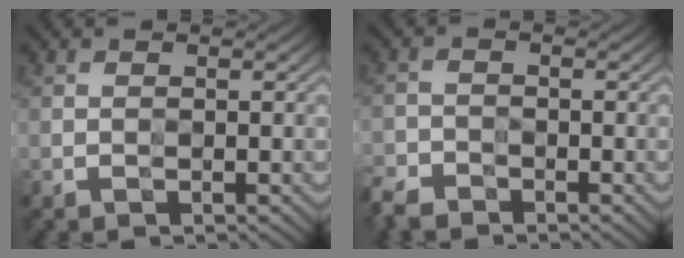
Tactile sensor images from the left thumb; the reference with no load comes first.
{"total": 3.2, "force": [-2.9, 1.1, 0.5], "torque": [-0.008, -0.008, -0.067]}